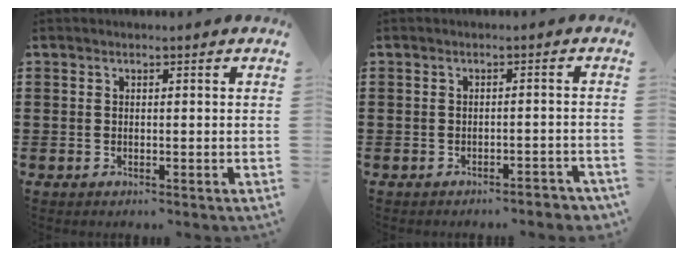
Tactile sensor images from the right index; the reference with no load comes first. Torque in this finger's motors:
{"motor_torque": [1.31, 0.82, 0.06, 0.00]}